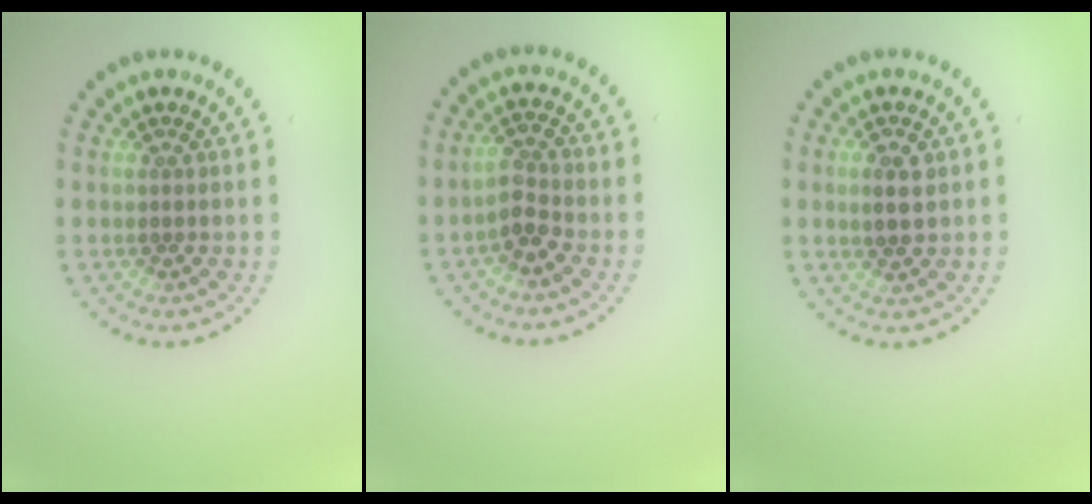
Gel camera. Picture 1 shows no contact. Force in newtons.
{"total": 2.1, "press": 1.9, "slide": 0.8}
{"total": 2.2, "press": 2.2, "slide": 0.3}